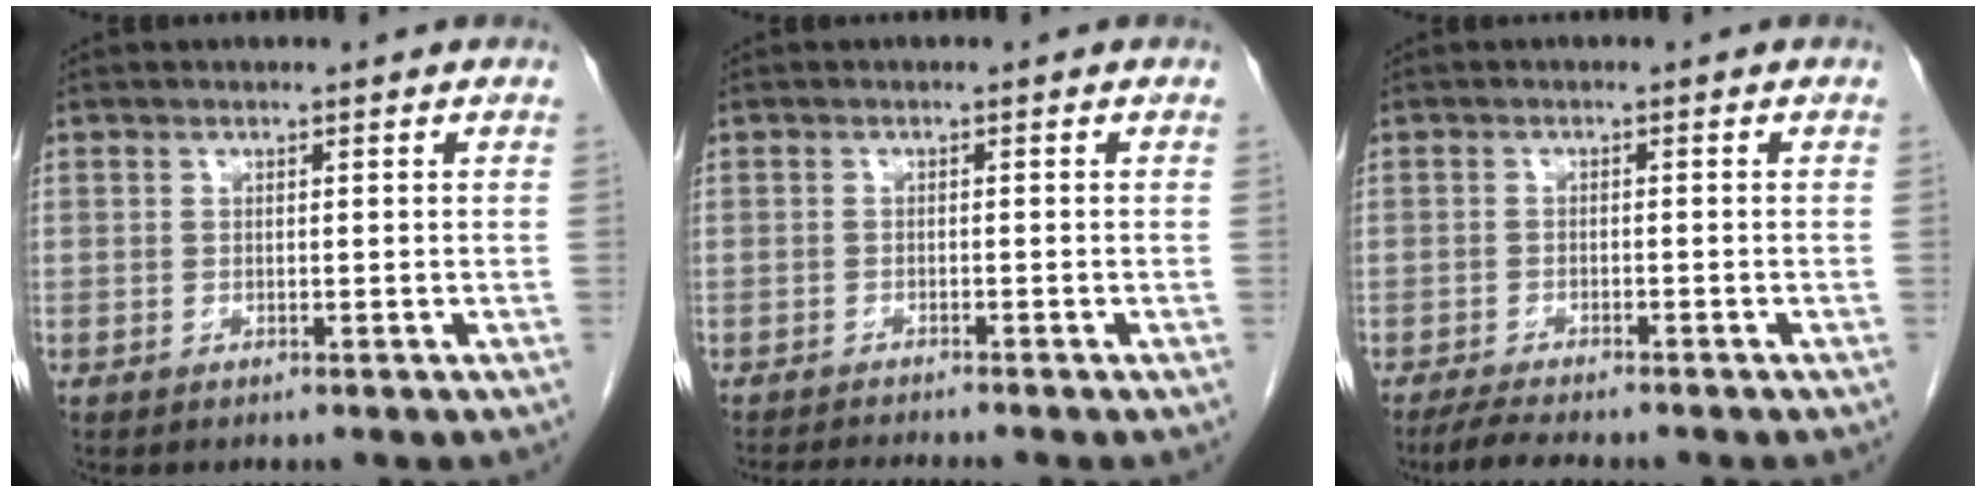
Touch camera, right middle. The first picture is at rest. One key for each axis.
{"total": 4.0, "fx": -3.7, "fy": -0.8, "fz": 1.3, "tx": -0.022, "ty": -0.018, "tz": -0.060}
{"total": 5.5, "fx": -4.7, "fy": 0.5, "fz": 2.8, "tx": -0.048, "ty": -0.014, "tz": -0.075}